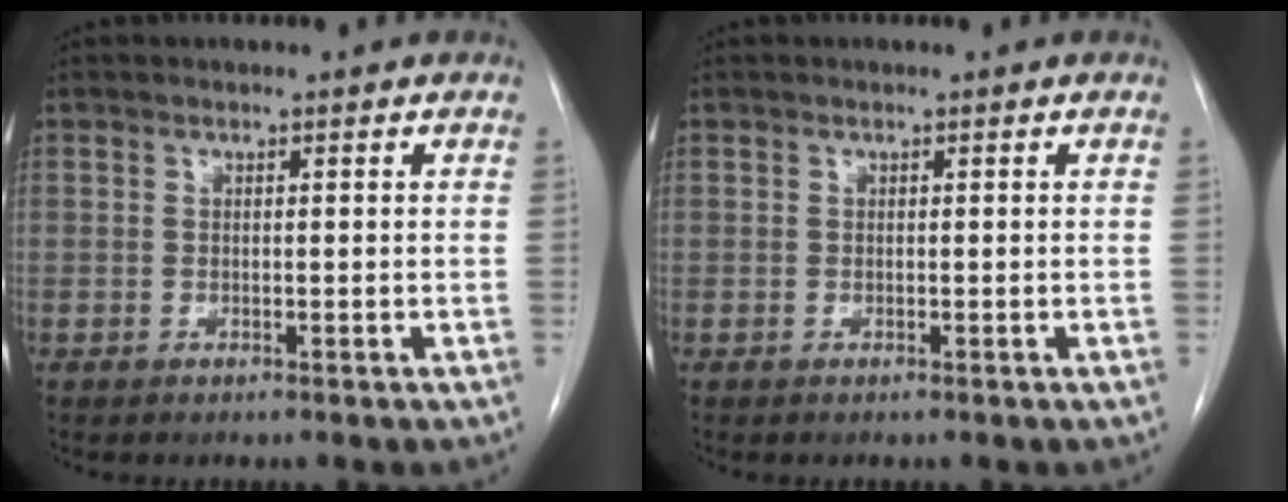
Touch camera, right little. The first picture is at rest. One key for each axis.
{"total": 0.0}